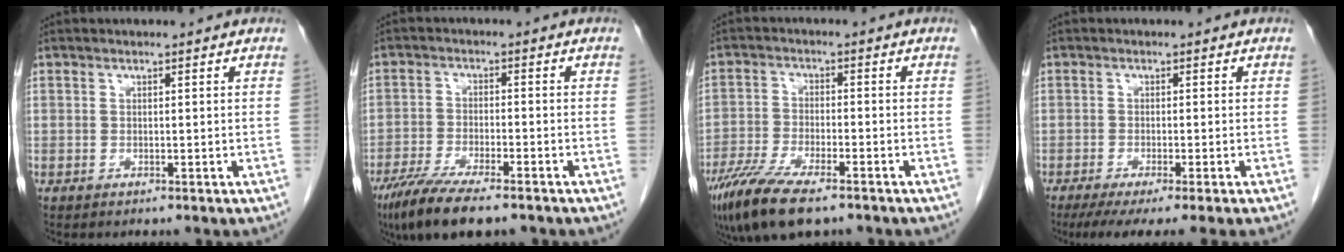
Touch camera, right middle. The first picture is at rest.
{"total": 10.0, "force": [-7.4, 1.9, 6.5], "torque": [-0.109, -0.022, -0.124]}
{"total": 11.3, "force": [-8.0, 2.9, 7.4], "torque": [-0.133, -0.024, -0.139]}
{"total": 7.3, "force": [-5.8, -0.7, 4.4], "torque": [-0.051, -0.017, -0.091]}